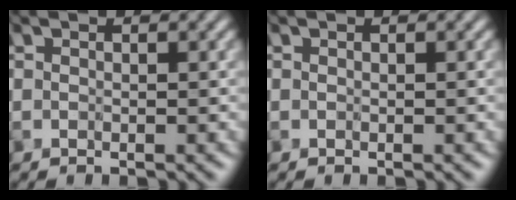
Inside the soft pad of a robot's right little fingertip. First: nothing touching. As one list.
[{"total": 0.0}]